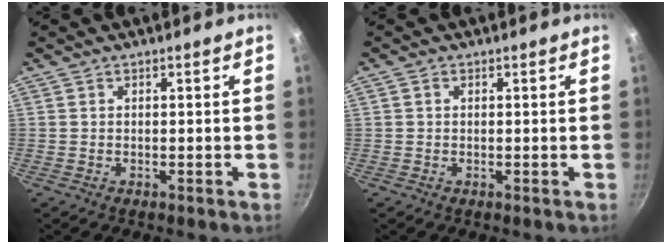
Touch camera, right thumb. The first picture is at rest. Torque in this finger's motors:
{"motor_torque": [-0.46, -0.29, 0.15, 0.66, 0.01]}